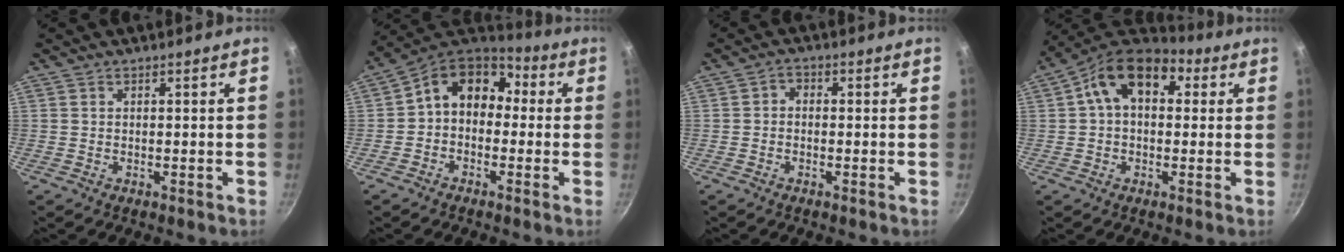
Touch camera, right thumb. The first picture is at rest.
{"total": 12.1, "force": [0.8, 9.2, 7.8], "torque": [-0.099, 0.046, -0.012]}
{"total": 2.0, "force": [-0.4, 1.5, 1.2], "torque": [-0.022, 0.011, -0.012]}
{"total": 13.8, "force": [3.6, 9.1, 9.7], "torque": [-0.129, 0.025, 0.037]}